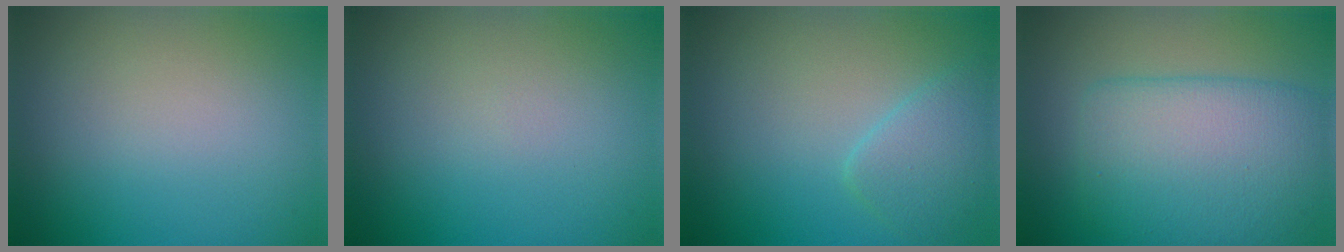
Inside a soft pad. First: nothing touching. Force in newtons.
{"total": 0.0}
{"total": 2.5, "press": 2.5, "slide": 0.1}
{"total": 7.7, "press": 7.7, "slide": 0.1}